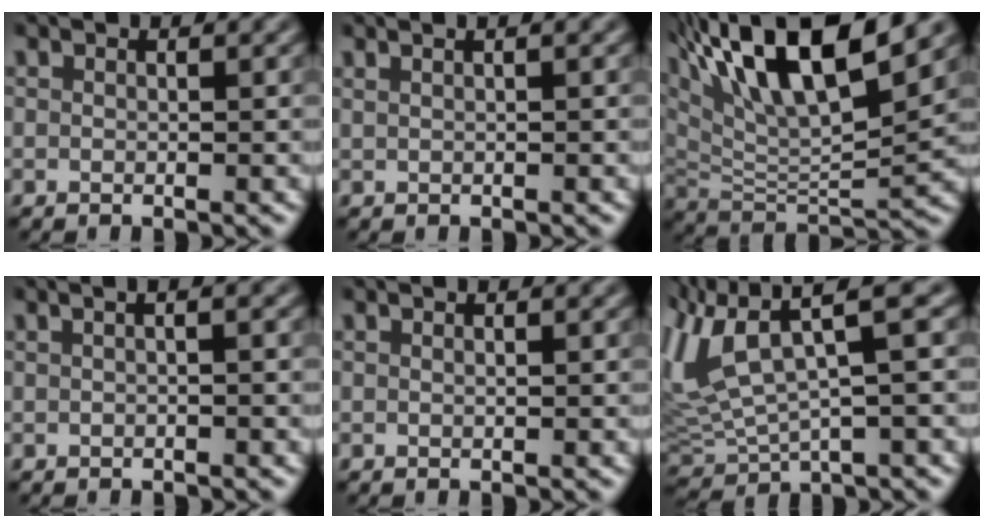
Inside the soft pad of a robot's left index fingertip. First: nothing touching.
{"total": 2.9, "force": [1.6, 1.5, 1.9], "torque": [-0.007, 0.012, -0.003]}
{"total": 14.3, "force": [8.1, 4.3, 11.0], "torque": [-0.200, 0.018, 0.143]}
{"total": 2.3, "force": [0.5, 1.1, 2.0], "torque": [-0.010, 0.003, -0.009]}
{"total": 0.0}
{"total": 8.3, "force": [2.4, 3.4, 7.2], "torque": [-0.167, 0.002, 0.047]}